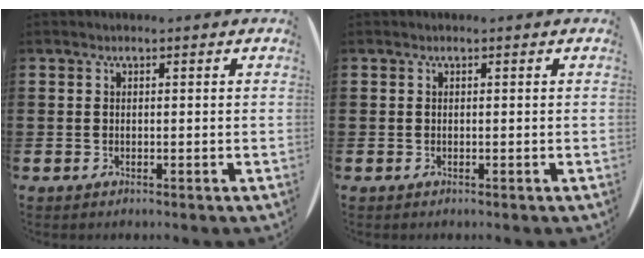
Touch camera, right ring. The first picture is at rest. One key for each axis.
{"total": 0.0}